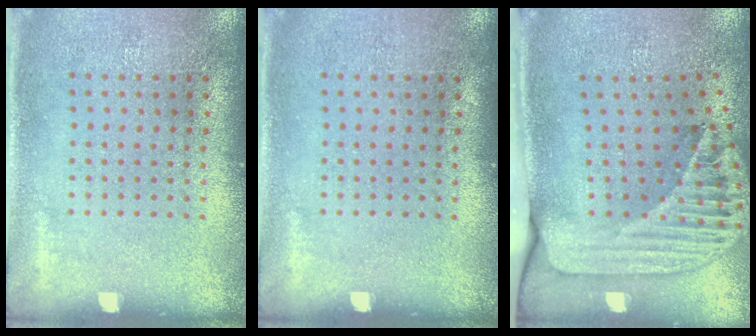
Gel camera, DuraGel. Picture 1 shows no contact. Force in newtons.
{"total": 0.0}
{"total": 2.6, "press": 1.8, "slide": 1.9}